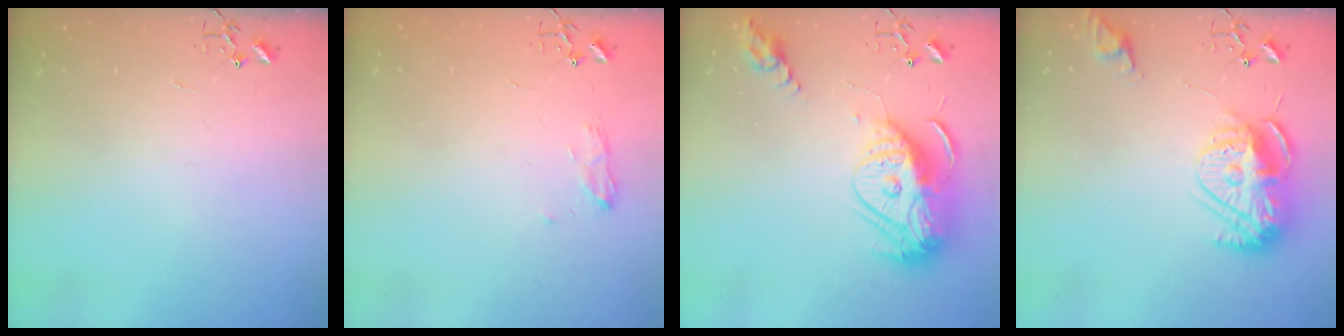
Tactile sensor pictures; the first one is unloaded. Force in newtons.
{"total": 8.0, "press": 8.0, "slide": 0.8}
{"total": 17.7, "press": 17.6, "slide": 1.6}
{"total": 13.7, "press": 13.6, "slide": 1.1}